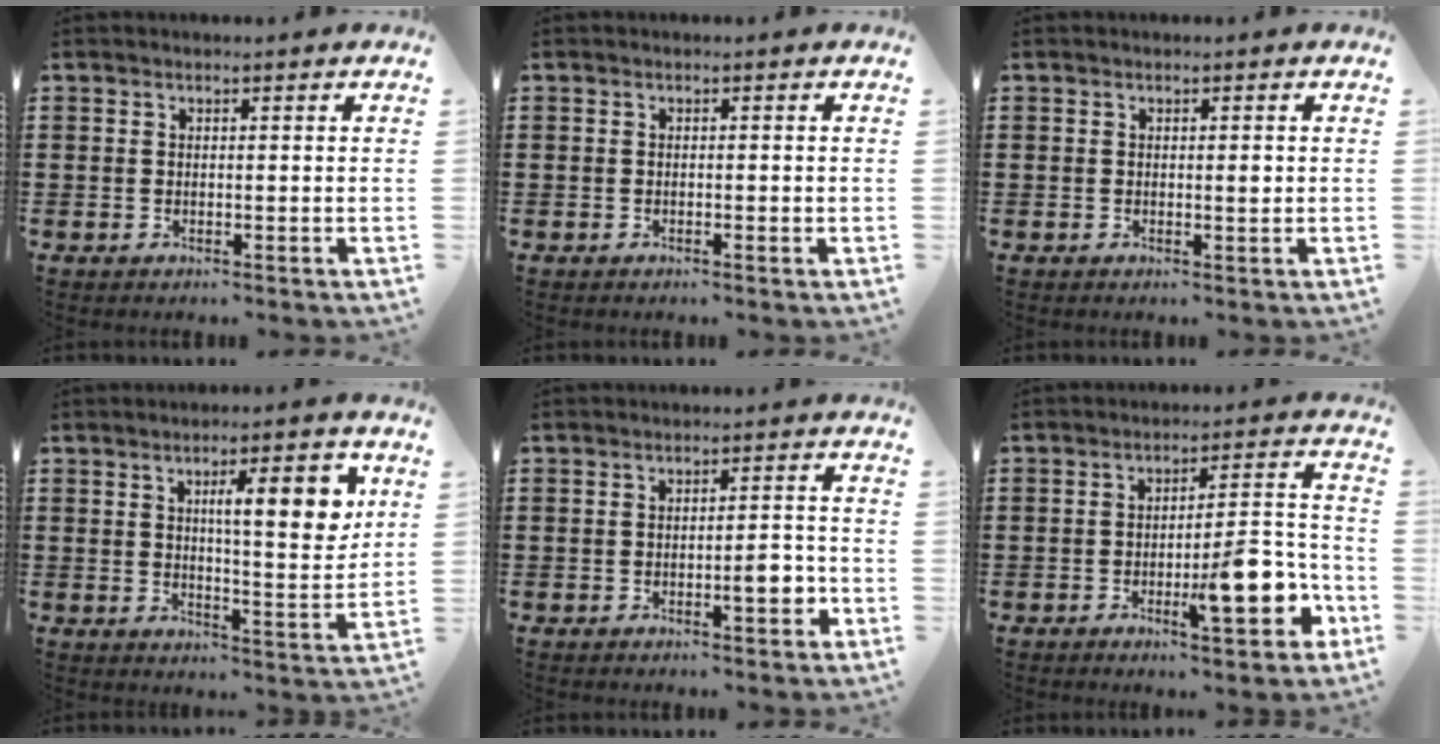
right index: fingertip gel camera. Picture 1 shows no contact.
{"total": 0.6, "force": [-0.3, 0.1, 0.5], "torque": [-0.010, -0.003, -0.005]}
{"total": 1.2, "force": [0.1, 0.3, 1.2], "torque": [-0.022, 0.002, 0.001]}
{"total": 9.7, "force": [3.5, 2.5, 8.7], "torque": [-0.132, -0.006, 0.048]}
{"total": 4.3, "force": [-1.4, 1.2, 3.9], "torque": [-0.055, 0.003, -0.025]}
{"total": 10.8, "force": [-4.1, 2.9, 9.6], "torque": [-0.125, -0.002, -0.067]}